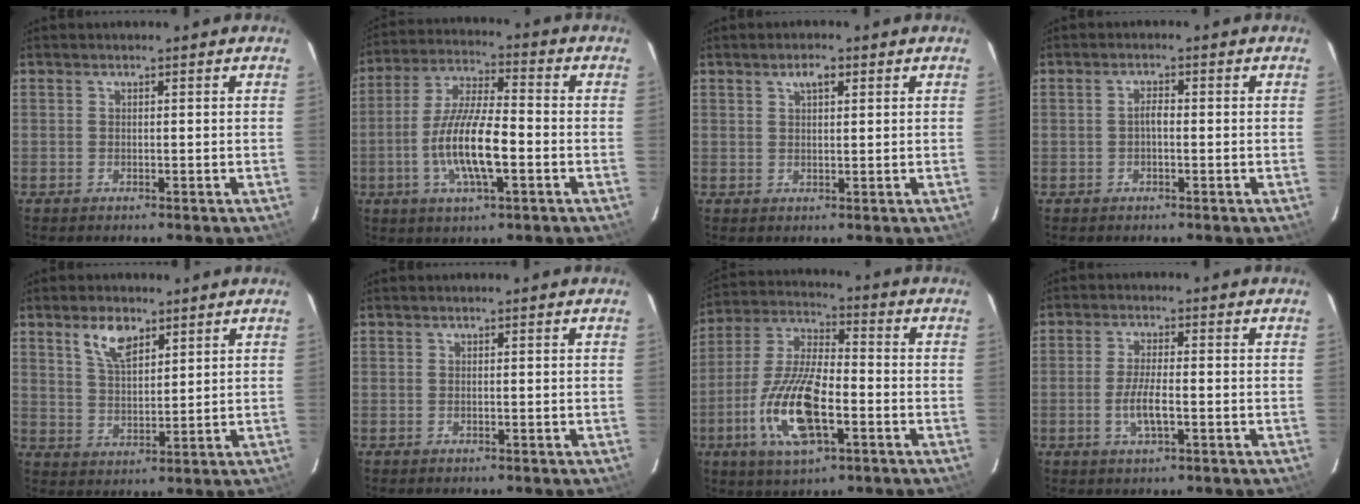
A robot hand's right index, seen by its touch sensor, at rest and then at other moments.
{"total": 12.7, "force": [-3.5, 3.2, 11.8], "torque": [-0.238, -0.005, -0.067]}
{"total": 2.6, "force": [1.4, 1.1, 1.9], "torque": [-0.033, 0.008, 0.024]}
{"total": 1.6, "force": [-0.3, 0.7, 1.4], "torque": [-0.027, 0.008, -0.008]}
{"total": 6.7, "force": [4.1, 3.1, 4.3], "torque": [-0.079, 0.006, 0.080]}
{"total": 0.0}
{"total": 15.9, "force": [-5.5, 5.9, 13.7], "torque": [-0.294, -0.011, -0.105]}
{"total": 5.2, "force": [-1.6, 1.3, 4.7], "torque": [-0.094, -0.005, -0.030]}